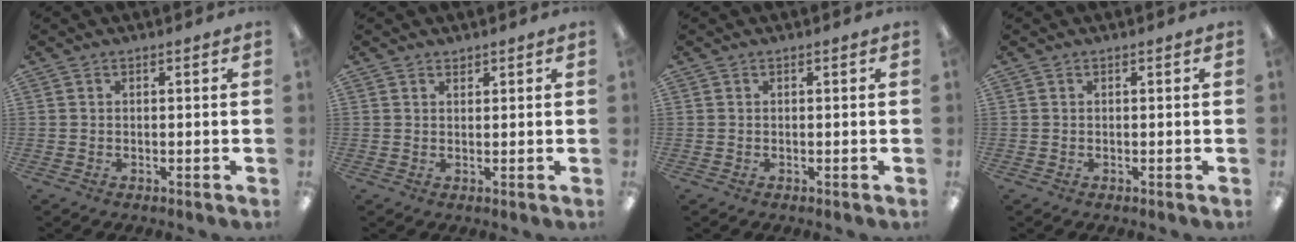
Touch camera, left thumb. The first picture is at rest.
{"total": 1.0, "force": [0.9, 0.3, 0.0], "torque": [-0.002, -0.001, 0.018]}
{"total": 0.0}
{"total": 0.0}